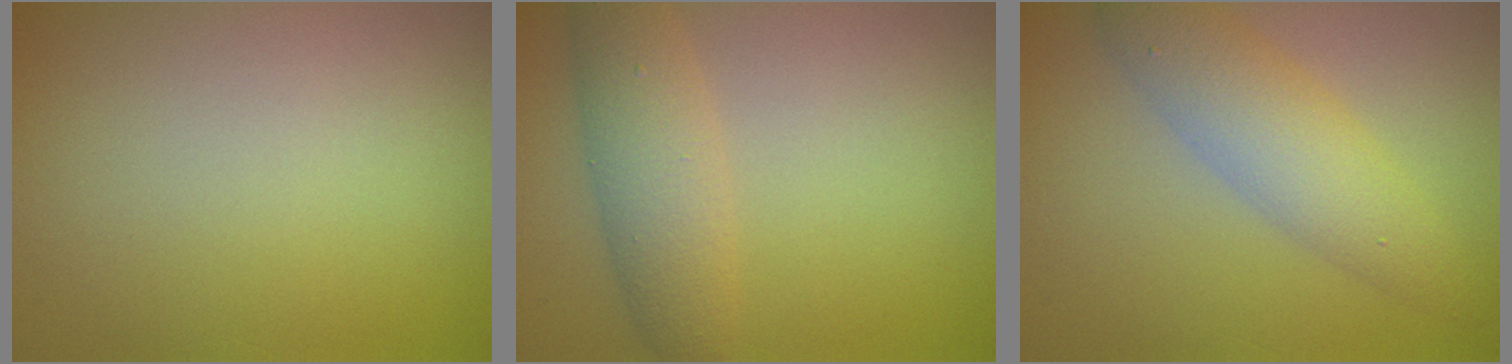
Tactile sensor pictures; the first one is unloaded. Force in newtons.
{"total": 3.9, "press": 3.9, "slide": 0.1}
{"total": 4.4, "press": 4.4, "slide": 0.1}